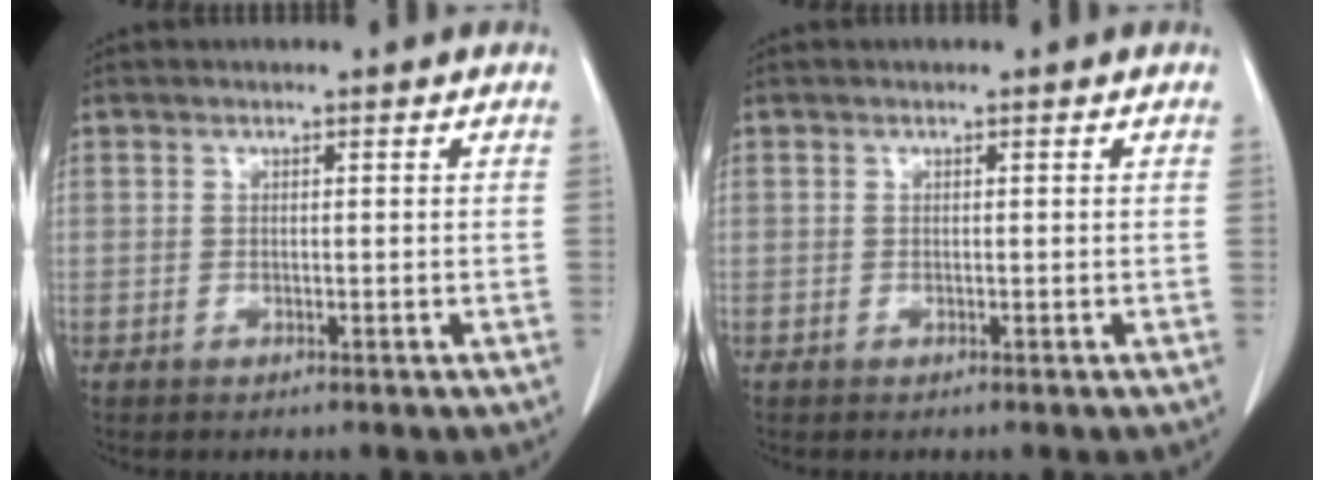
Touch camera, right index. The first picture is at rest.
{"total": 0.0}